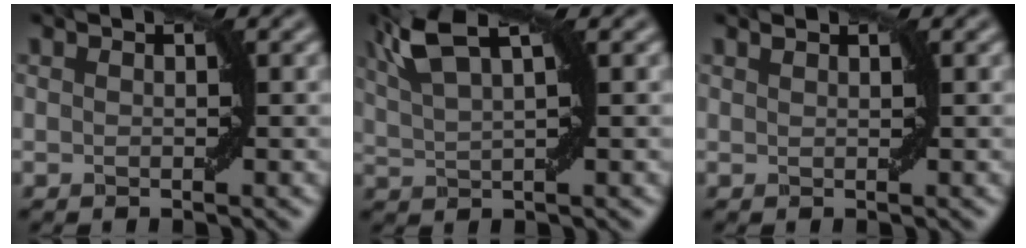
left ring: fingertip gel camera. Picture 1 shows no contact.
{"total": 5.7, "force": [3.2, 1.6, 4.5], "torque": [-0.093, 0.023, 0.064]}
{"total": 0.5, "force": [0.5, 0.1, 0.1], "torque": [-0.003, 0.002, 0.011]}